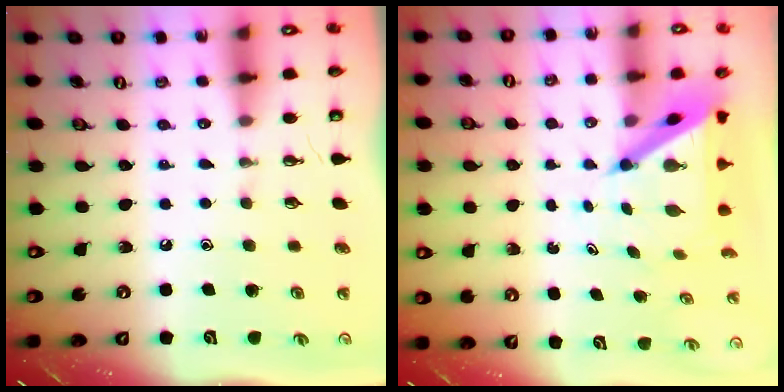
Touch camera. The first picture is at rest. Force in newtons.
{"total": 6.5, "press": 6.5, "slide": 0.6}